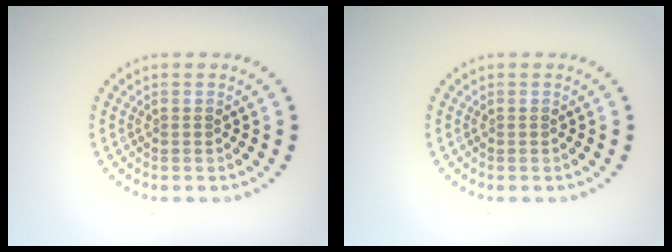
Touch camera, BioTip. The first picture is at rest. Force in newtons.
{"total": 0.0}